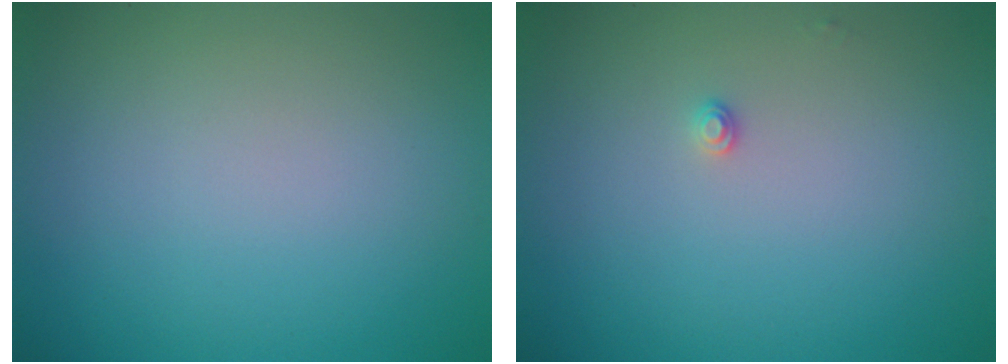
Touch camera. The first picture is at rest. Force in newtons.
{"total": 0.8, "press": 0.8, "slide": 0.0}